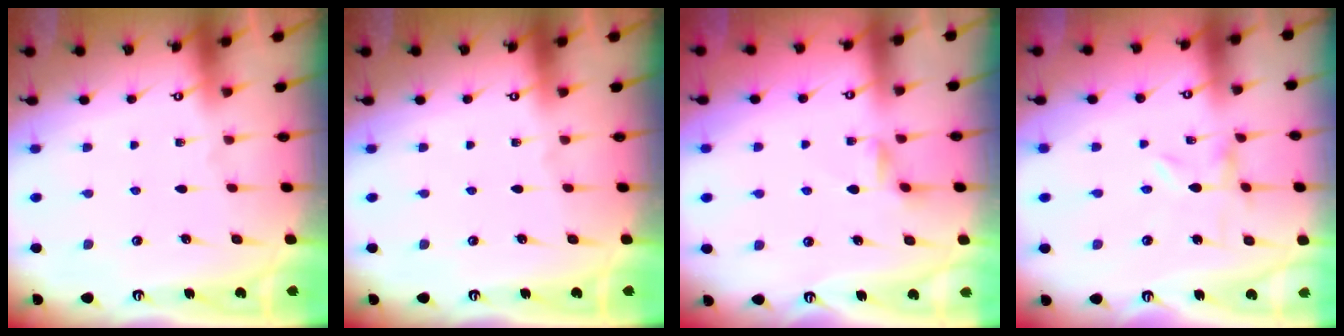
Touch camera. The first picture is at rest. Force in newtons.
{"total": 0.0}
{"total": 1.4, "press": 1.4, "slide": 0.3}
{"total": 0.0}